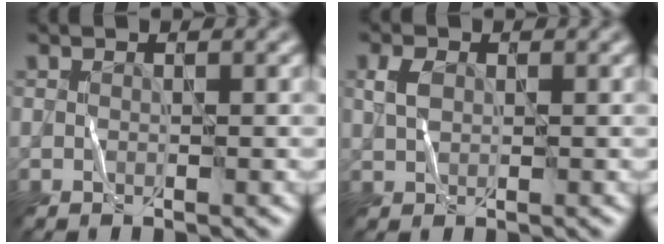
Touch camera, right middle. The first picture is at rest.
{"total": 1.7, "force": [0.3, 1.3, 1.2], "torque": [-0.027, 0.004, 0.007]}